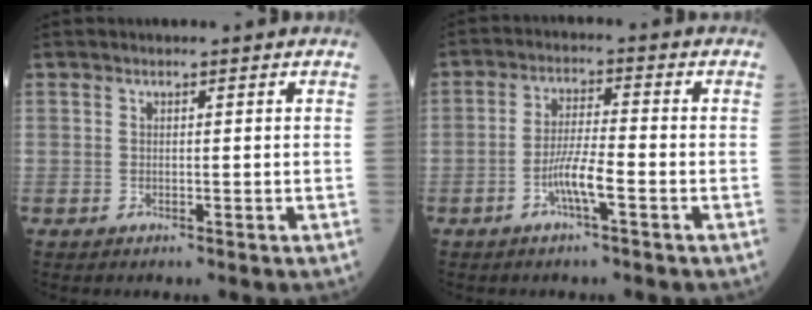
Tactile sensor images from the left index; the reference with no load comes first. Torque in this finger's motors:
{"motor_torque": [0.04, 0.17, 0.20, 0.04]}